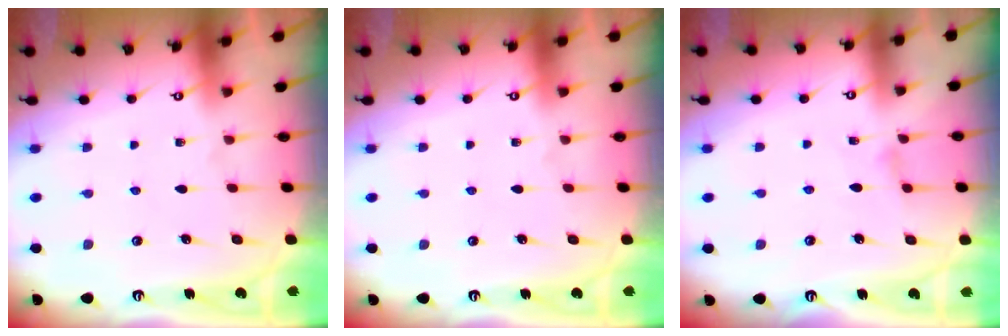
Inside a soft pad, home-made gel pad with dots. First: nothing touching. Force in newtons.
{"total": 0.0}
{"total": 1.1, "press": 1.1, "slide": 0.4}